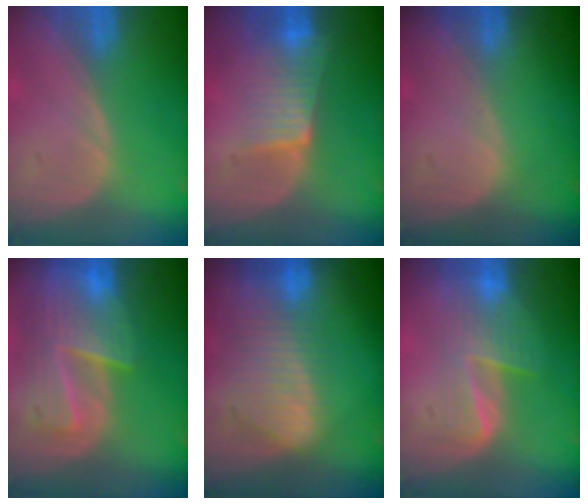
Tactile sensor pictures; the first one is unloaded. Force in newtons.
{"total": 6.6, "press": 5.9, "slide": 2.9}
{"total": 0.0}
{"total": 9.9, "press": 8.6, "slide": 5.0}
{"total": 9.2, "press": 8.1, "slide": 4.4}
{"total": 6.2, "press": 5.9, "slide": 1.9}